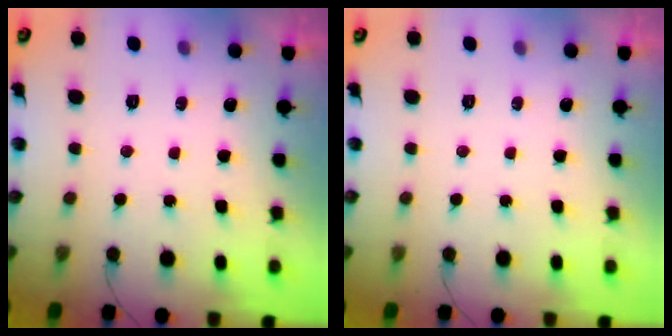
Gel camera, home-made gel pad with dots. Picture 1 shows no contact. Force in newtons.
{"total": 0.0}